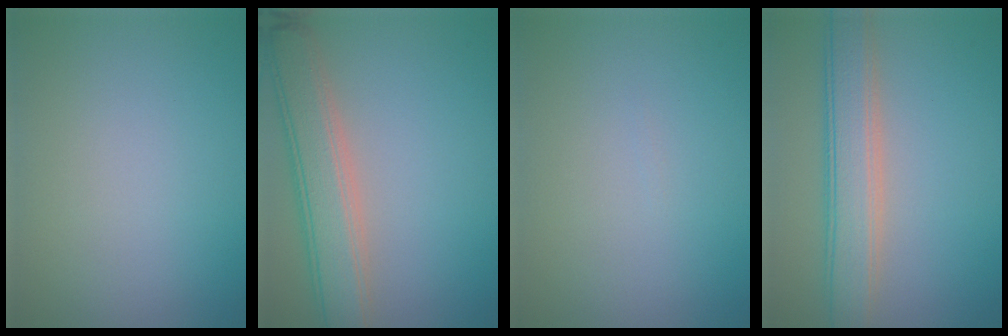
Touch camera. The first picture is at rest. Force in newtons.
{"total": 5.6, "press": 5.6, "slide": 0.3}
{"total": 0.0}
{"total": 5.0, "press": 5.0, "slide": 0.1}